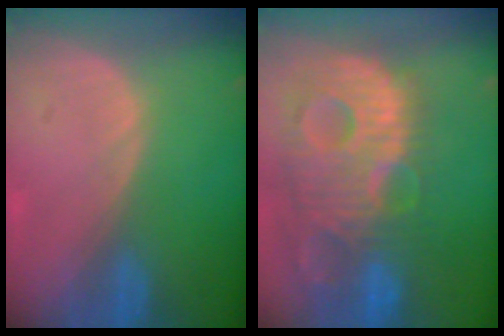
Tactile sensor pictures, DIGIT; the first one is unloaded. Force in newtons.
{"total": 13.8, "press": 11.9, "slide": 7.1}